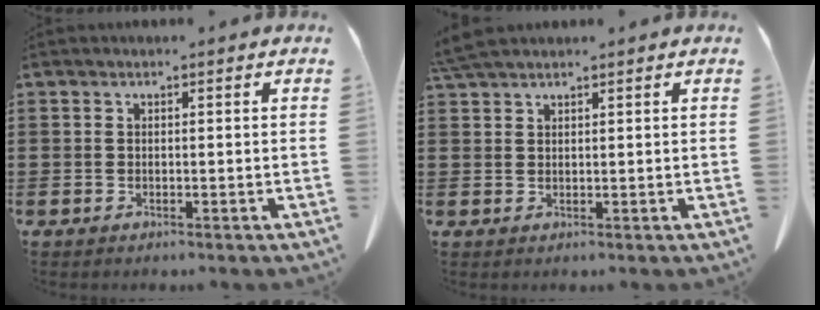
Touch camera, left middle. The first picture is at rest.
{"total": 3.0, "force": [2.6, 0.3, 1.4], "torque": [-0.036, 0.000, 0.051]}